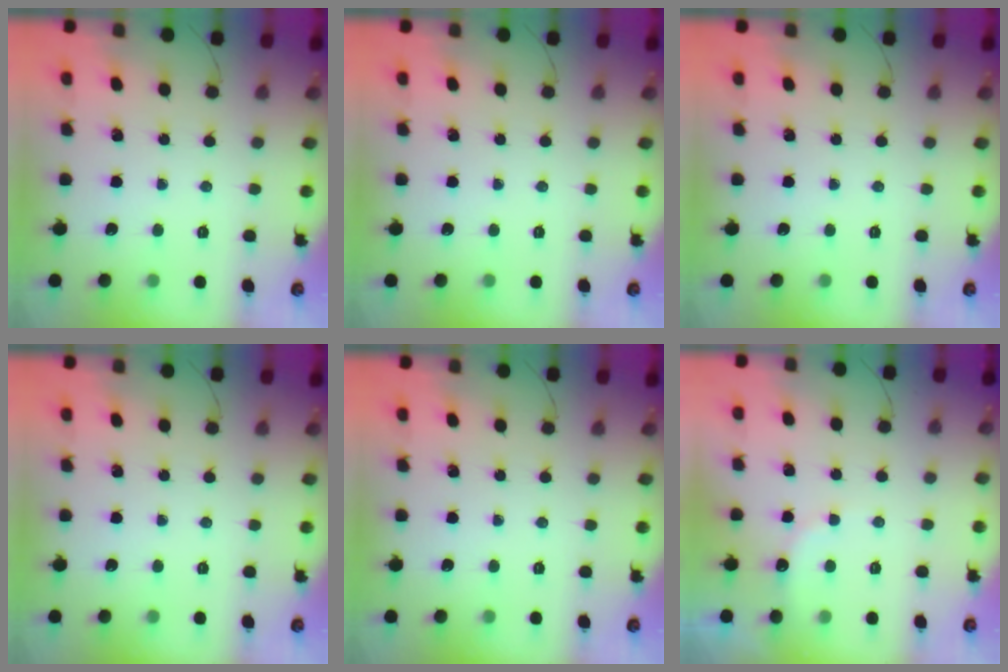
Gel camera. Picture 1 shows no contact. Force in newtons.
{"total": 0.0}
{"total": 0.0}
{"total": 0.0}
{"total": 0.0}
{"total": 6.8, "press": 6.7, "slide": 1.1}